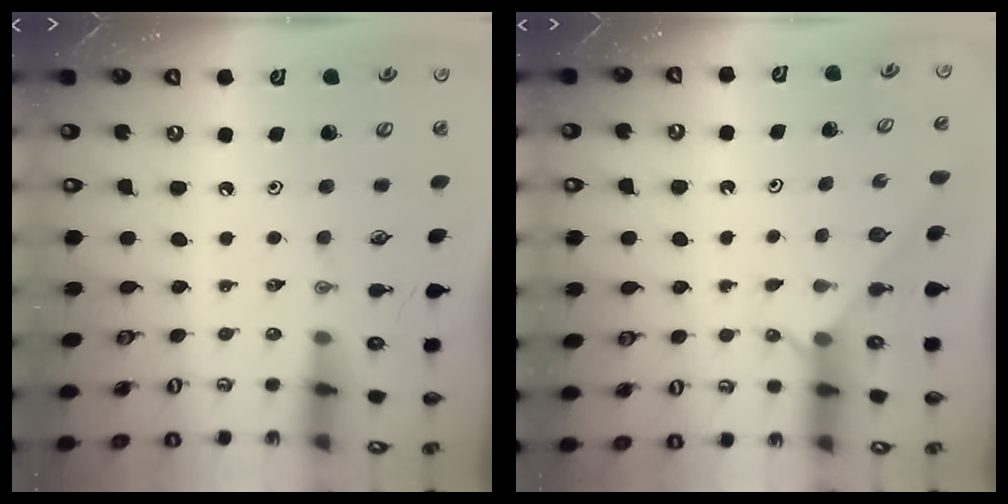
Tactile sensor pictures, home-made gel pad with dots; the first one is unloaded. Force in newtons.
{"total": 2.1, "press": 2.1, "slide": 0.3}